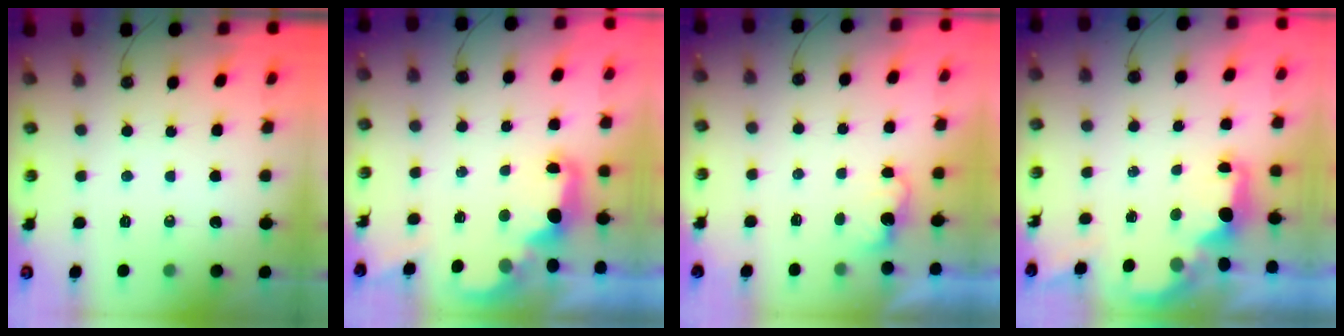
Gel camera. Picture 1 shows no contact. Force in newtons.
{"total": 2.8, "press": 2.7, "slide": 0.9}
{"total": 1.6, "press": 1.4, "slide": 0.8}
{"total": 1.8, "press": 1.7, "slide": 0.6}